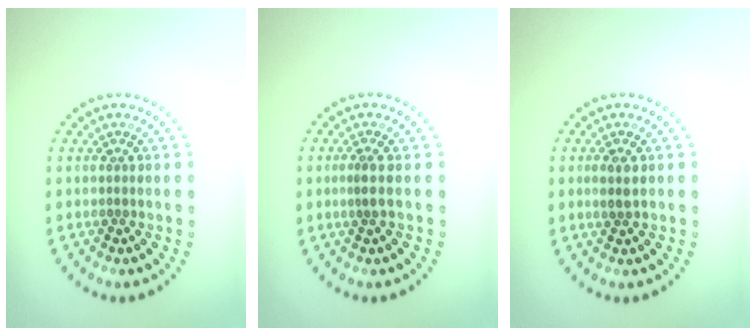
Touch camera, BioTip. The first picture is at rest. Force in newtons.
{"total": 1.0, "press": 0.7, "slide": 0.7}
{"total": 1.4, "press": 1.3, "slide": 0.4}